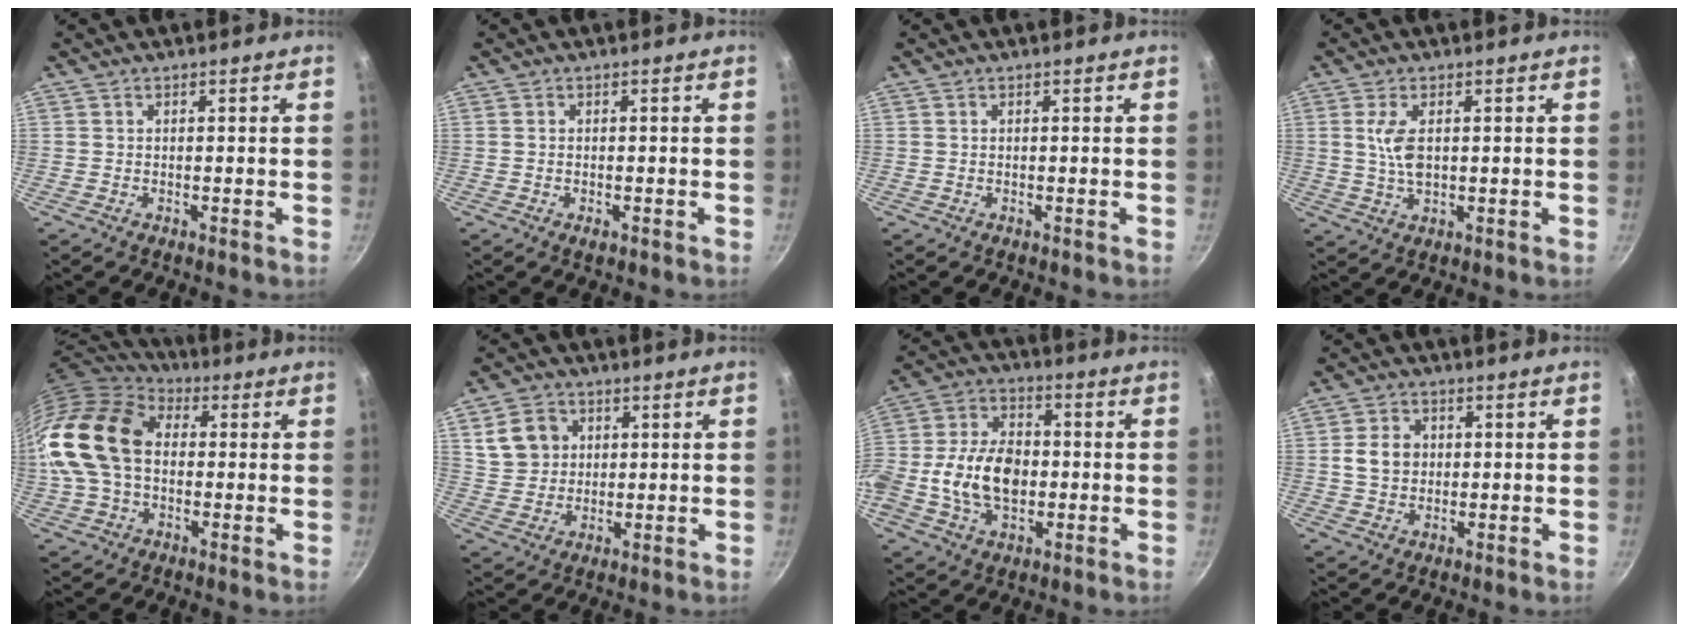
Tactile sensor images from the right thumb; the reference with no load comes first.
{"total": 0.9, "force": [-0.4, 0.4, 0.7], "torque": [-0.014, -0.001, -0.007]}
{"total": 0.0}
{"total": 5.4, "force": [0.9, 2.6, 4.7], "torque": [-0.093, -0.001, 0.019]}
{"total": 20.2, "force": [0.7, 14.3, 14.2], "torque": [-0.272, 0.038, 0.001]}
{"total": 8.0, "force": [2.6, 6.8, 3.2], "torque": [-0.032, -0.002, 0.049]}
{"total": 15.3, "force": [-2.0, 10.5, 11.0], "torque": [-0.186, 0.027, -0.046]}
{"total": 5.6, "force": [0.5, 4.6, 3.0], "torque": [-0.037, 0.007, 0.004]}